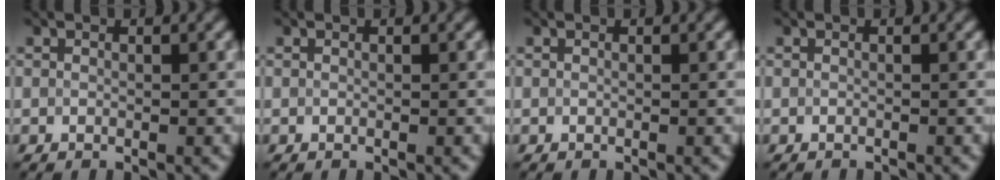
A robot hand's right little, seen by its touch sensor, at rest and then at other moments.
{"total": 0.0}
{"total": 0.0}
{"total": 0.6, "force": [-0.5, 0.1, 0.1], "torque": [0.003, -0.002, -0.009]}